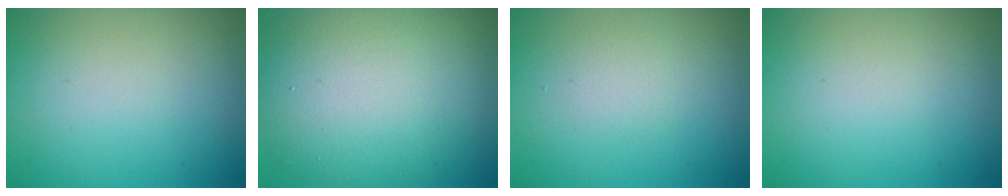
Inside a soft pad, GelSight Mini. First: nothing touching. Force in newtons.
{"total": 12.9, "press": 12.9, "slide": 0.6}
{"total": 1.4, "press": 1.4, "slide": 0.0}
{"total": 0.0}